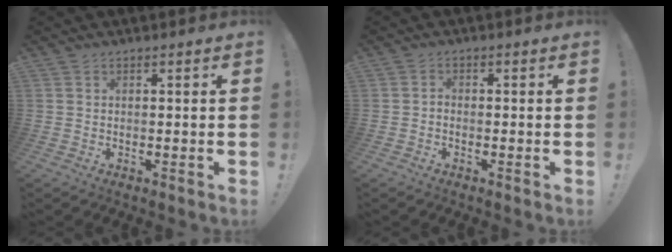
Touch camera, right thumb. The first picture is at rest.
{"total": 1.1, "force": [-1.0, 0.4, 0.4], "torque": [-0.005, 0.005, -0.018]}